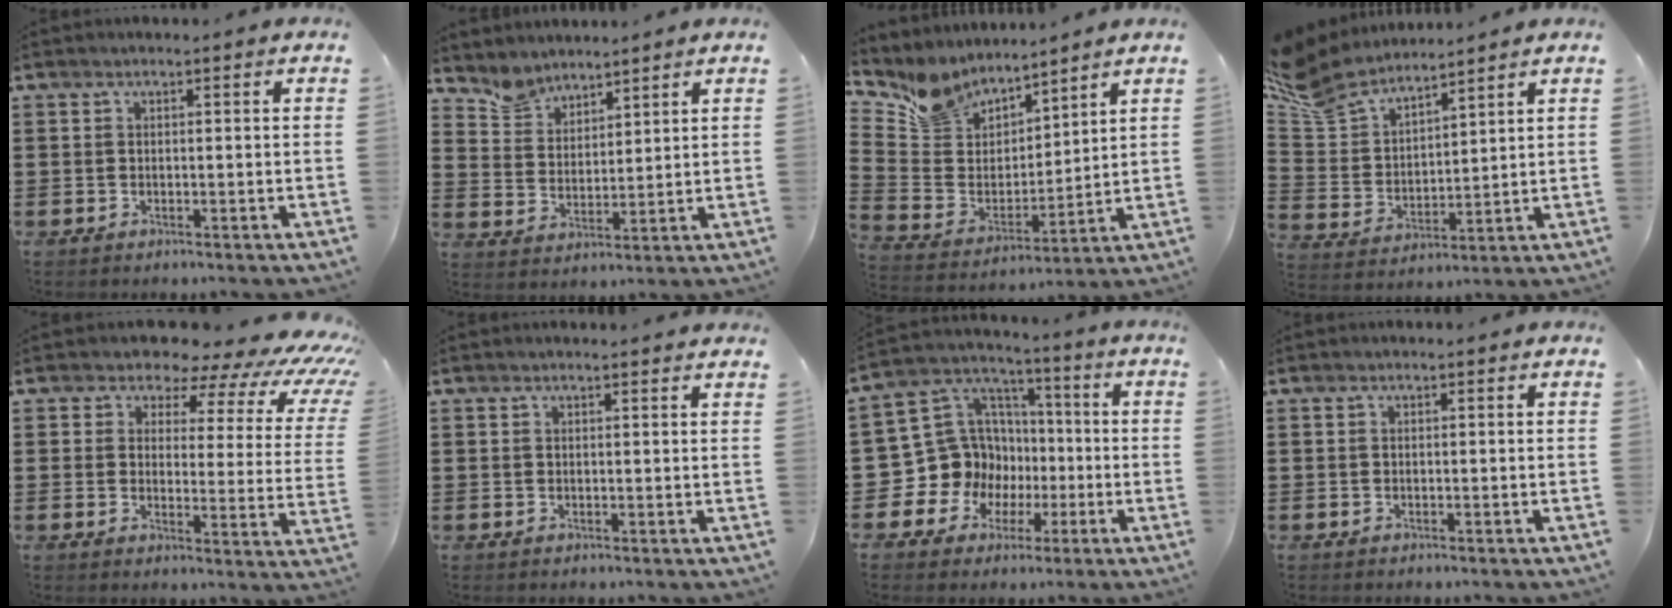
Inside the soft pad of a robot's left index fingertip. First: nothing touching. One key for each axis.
{"total": 4.9, "fx": 4.5, "fy": 1.9, "fz": -0.1, "tx": -0.023, "ty": -0.012, "tz": 0.085}
{"total": 7.6, "fx": 6.8, "fy": 3.5, "fz": -0.1, "tx": -0.053, "ty": -0.050, "tz": 0.127}
{"total": 7.9, "fx": 7.1, "fy": 2.6, "fz": 2.1, "tx": -0.082, "ty": -0.035, "tz": 0.133}
{"total": 6.8, "fx": 5.6, "fy": 2.7, "fz": 2.9, "tx": -0.064, "ty": -0.041, "tz": 0.092}
{"total": 1.1, "fx": 1.0, "fy": -0.1, "fz": 0.4, "tx": -0.008, "ty": -0.001, "tz": 0.020}
{"total": 11.7, "fx": -1.1, "fy": 11.3, "fz": 2.6, "tx": -0.106, "ty": -0.016, "tz": -0.004}
{"total": 0.0}